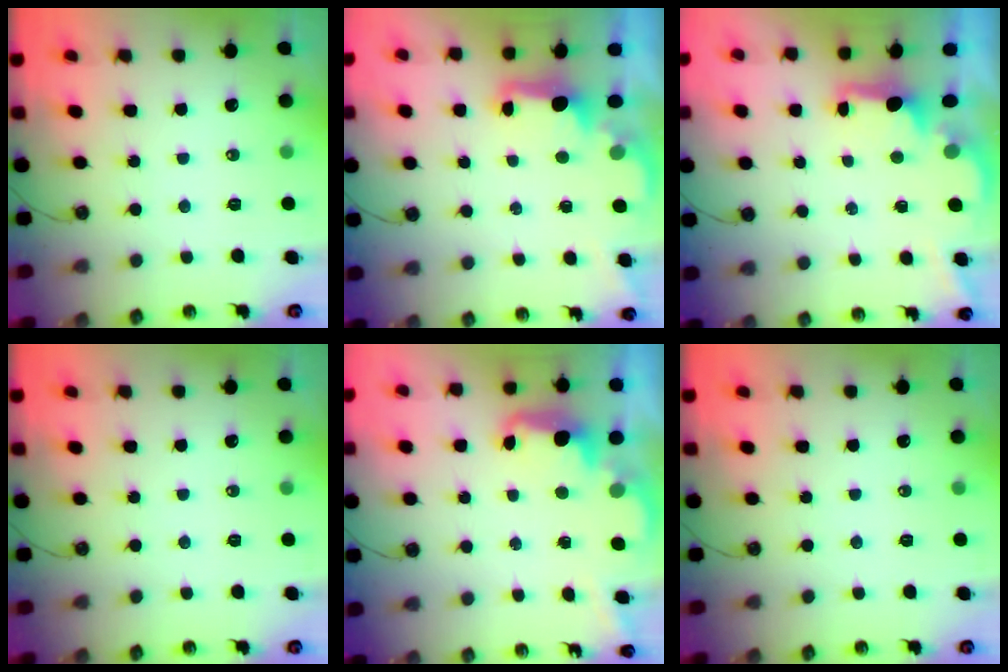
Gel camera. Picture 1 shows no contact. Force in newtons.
{"total": 2.3, "press": 2.2, "slide": 0.8}
{"total": 2.1, "press": 1.9, "slide": 0.8}
{"total": 0.0}
{"total": 2.4, "press": 2.3, "slide": 0.7}
{"total": 0.0}